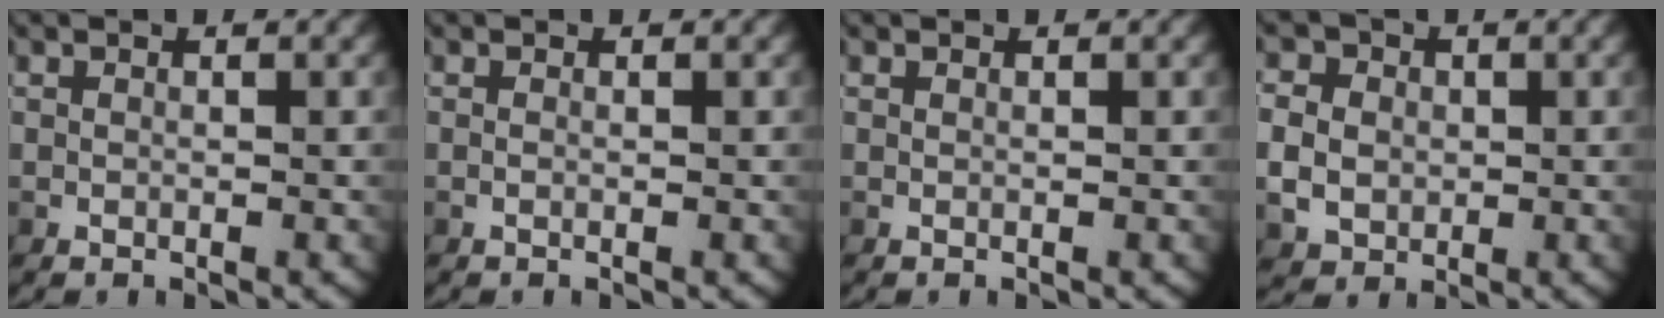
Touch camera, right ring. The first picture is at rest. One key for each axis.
{"total": 0.0}
{"total": 0.0}
{"total": 4.7, "fx": 0.1, "fy": 4.2, "fz": 2.0, "tx": -0.044, "ty": -0.002, "tz": 0.004}